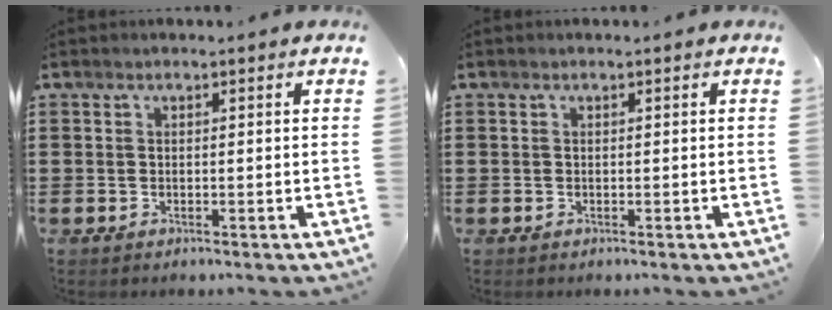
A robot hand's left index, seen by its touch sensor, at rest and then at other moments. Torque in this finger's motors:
{"motor_torque": [0.00, 0.00, 0.00, 0.00]}